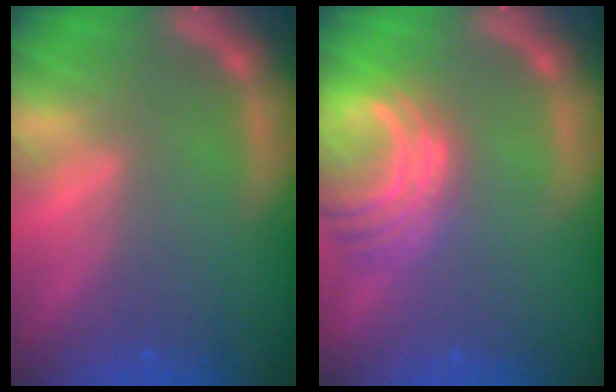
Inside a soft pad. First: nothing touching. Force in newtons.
{"total": 6.5}